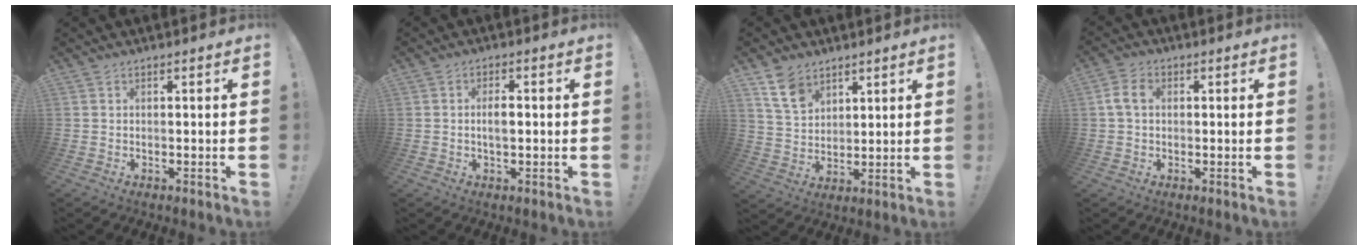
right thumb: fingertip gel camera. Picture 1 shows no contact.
{"total": 3.6, "force": [-0.1, 1.6, 3.2], "torque": [-0.052, -0.001, -0.008]}
{"total": 10.2, "force": [6.8, 6.3, 4.3], "torque": [-0.080, -0.030, 0.134]}
{"total": 6.0, "force": [1.0, 4.2, 4.2], "torque": [-0.080, 0.010, 0.021]}